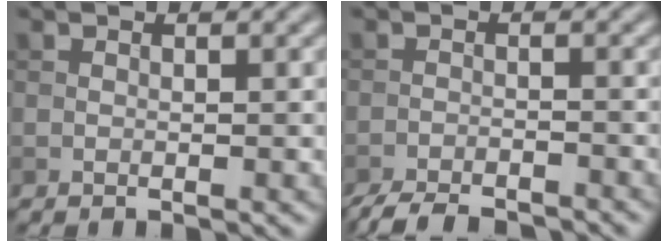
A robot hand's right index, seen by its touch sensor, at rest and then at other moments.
{"total": 5.8, "force": [-5.4, 1.0, 1.8], "torque": [-0.035, -0.015, -0.087]}